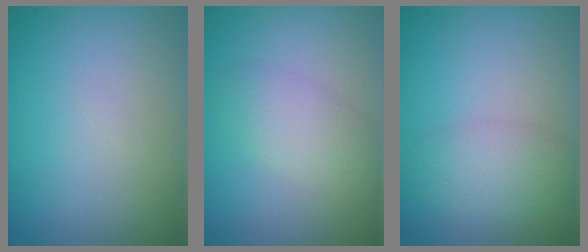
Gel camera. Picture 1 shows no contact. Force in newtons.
{"total": 2.6, "press": 2.6, "slide": 0.1}
{"total": 1.8, "press": 1.8, "slide": 0.2}